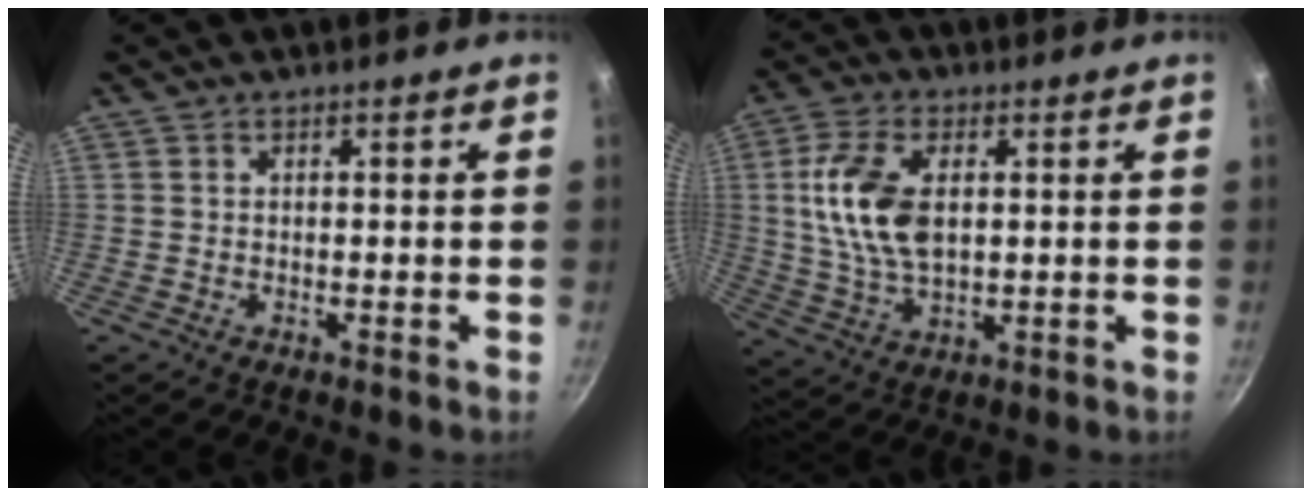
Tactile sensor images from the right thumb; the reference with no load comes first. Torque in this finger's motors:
{"motor_torque": [-0.62, 1.07, 1.36, 0.18, 0.41]}